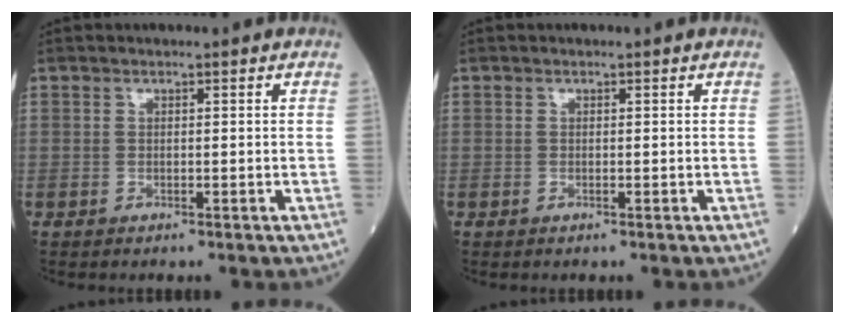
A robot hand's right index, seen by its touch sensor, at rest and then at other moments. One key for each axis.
{"total": 0.0}